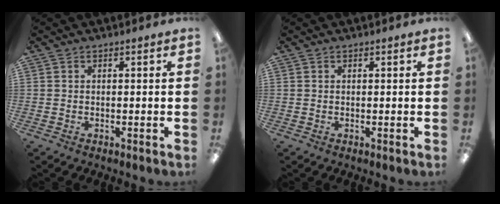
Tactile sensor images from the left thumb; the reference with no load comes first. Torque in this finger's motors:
{"motor_torque": [-0.04, -0.22, -0.48, 0.28, -0.03]}